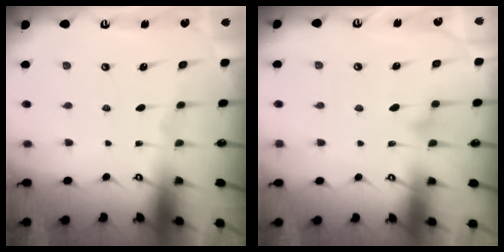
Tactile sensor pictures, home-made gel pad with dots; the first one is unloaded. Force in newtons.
{"total": 7.9, "press": 7.9, "slide": 0.4}